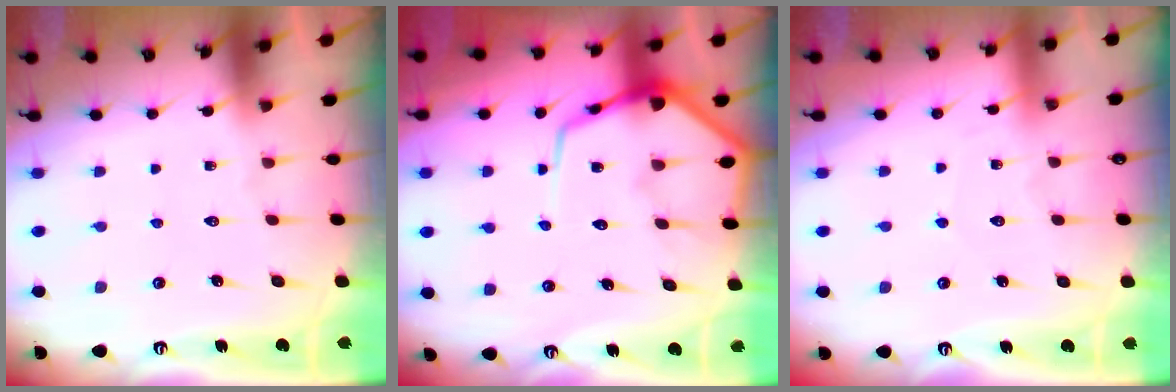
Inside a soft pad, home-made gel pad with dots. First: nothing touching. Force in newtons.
{"total": 10.9, "press": 10.9, "slide": 1.1}
{"total": 4.5, "press": 4.4, "slide": 0.7}